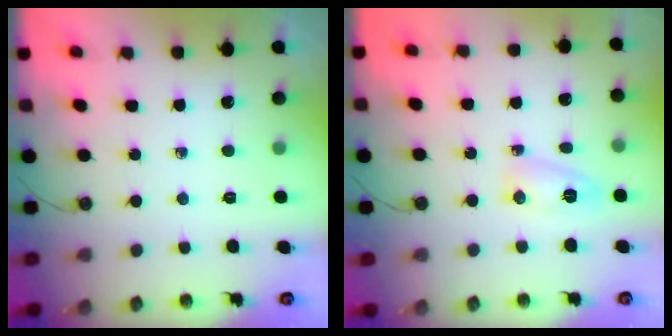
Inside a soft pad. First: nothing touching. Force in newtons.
{"total": 5.1, "press": 5.0, "slide": 0.8}